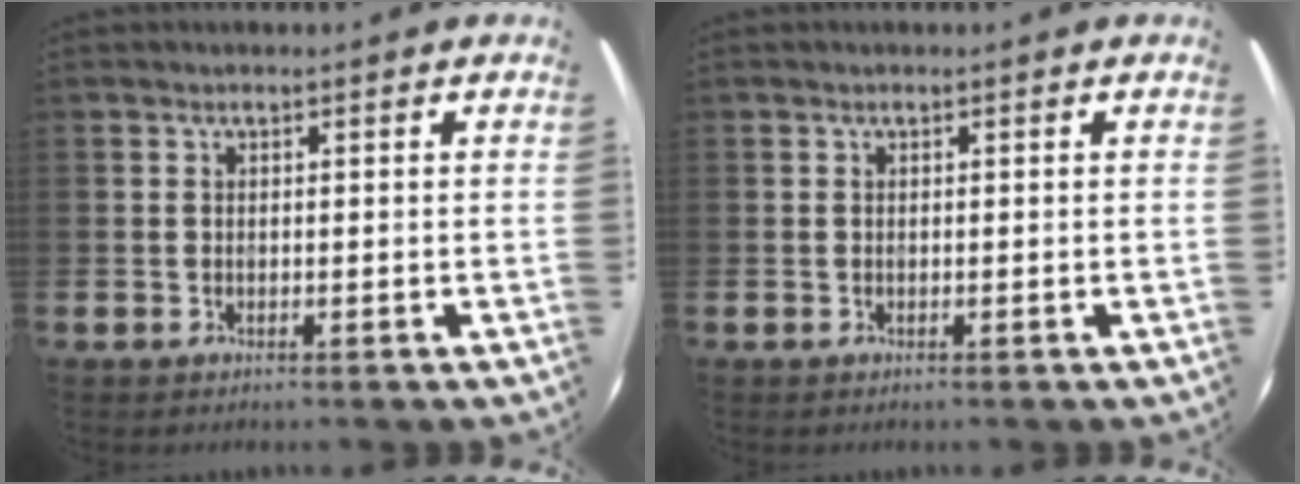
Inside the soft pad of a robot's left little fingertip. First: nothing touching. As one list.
[{"total": 0.0}]